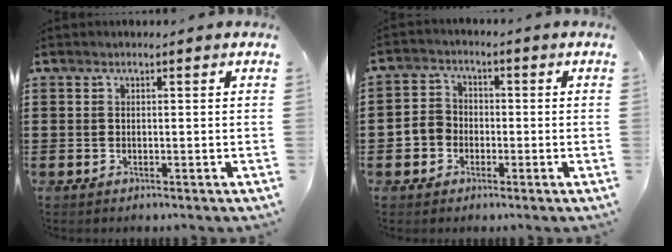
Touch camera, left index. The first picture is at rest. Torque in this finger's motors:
{"motor_torque": [0.23, 0.11, 0.10, 0.03]}